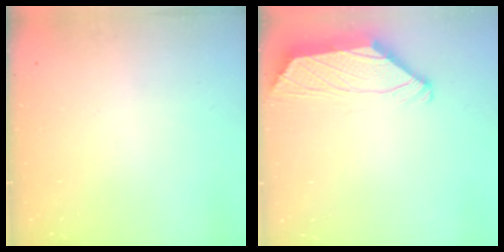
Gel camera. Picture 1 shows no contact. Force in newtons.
{"total": 2.1, "press": 2.0, "slide": 0.8}